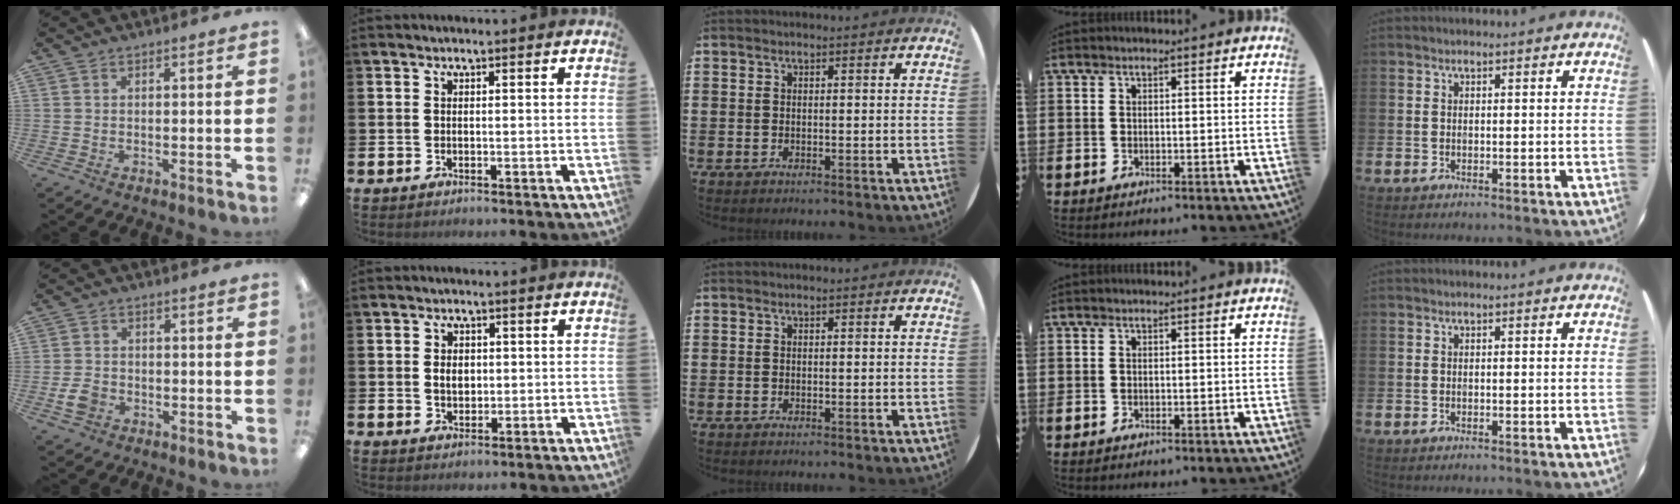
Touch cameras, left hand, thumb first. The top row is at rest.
{"thumb": {"total": 4.1, "force": [-1.5, 3.1, 2.2], "torque": [-0.047, 0.003, -0.029]}, "index": {"total": 2.5, "force": [0.4, 1.8, 1.6], "torque": [-0.019, 0.002, 0.002]}}